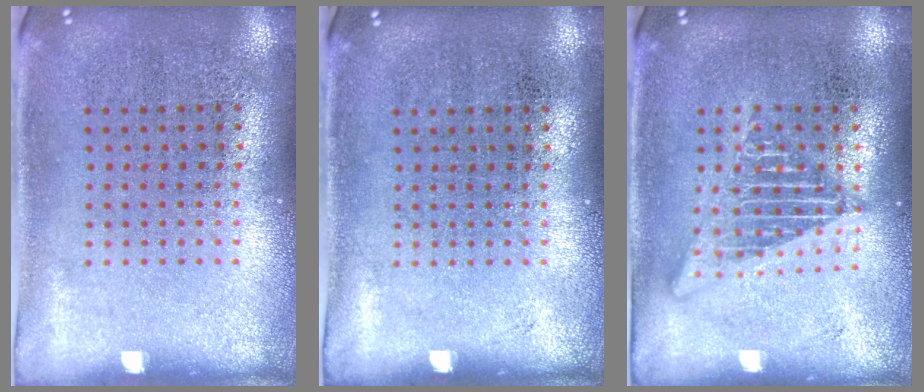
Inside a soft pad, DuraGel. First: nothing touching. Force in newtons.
{"total": 0.0}
{"total": 2.6, "press": 2.6, "slide": 0.3}